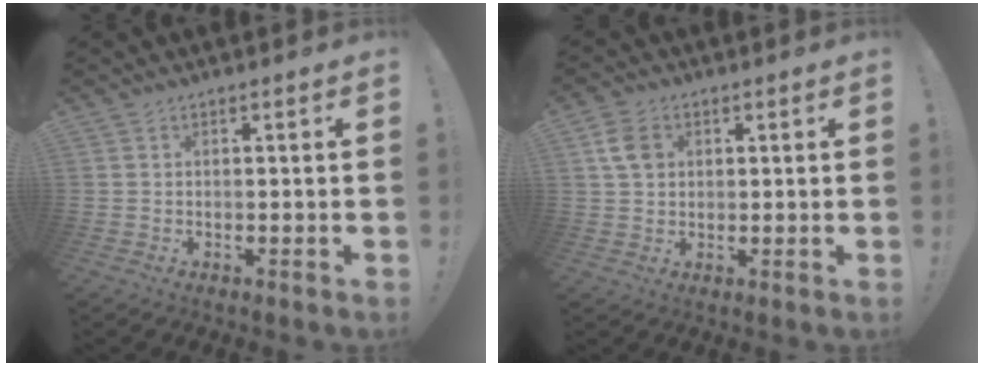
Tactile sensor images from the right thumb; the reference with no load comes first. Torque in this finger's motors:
{"motor_torque": [-0.07, 0.11, 0.25, 0.07, 0.02]}